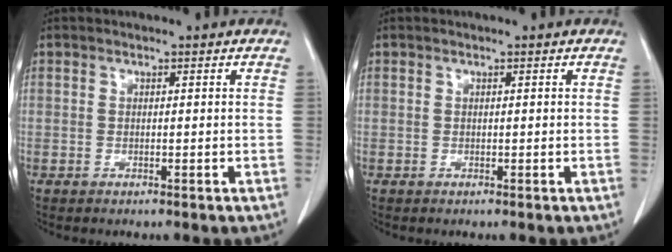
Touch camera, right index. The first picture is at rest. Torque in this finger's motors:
{"motor_torque": [-0.07, 0.03, -0.02, -0.01]}